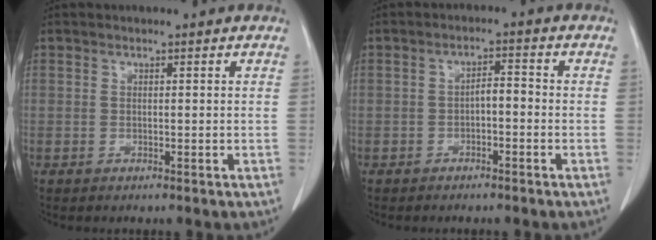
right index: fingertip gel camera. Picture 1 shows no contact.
{"total": 2.6, "force": [-0.9, 0.9, 2.3], "torque": [-0.037, 0.011, -0.013]}